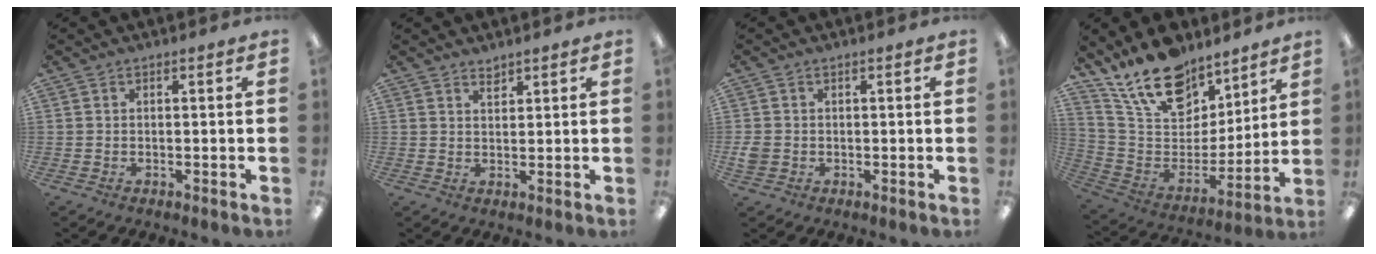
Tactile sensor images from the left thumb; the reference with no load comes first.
{"total": 2.0, "force": [1.9, 0.5, 0.4], "torque": [-0.002, -0.009, 0.034]}
{"total": 2.3, "force": [-0.3, 2.1, 0.9], "torque": [-0.006, 0.001, -0.007]}
{"total": 18.6, "force": [14.5, 9.2, 7.3], "torque": [-0.146, -0.091, 0.265]}